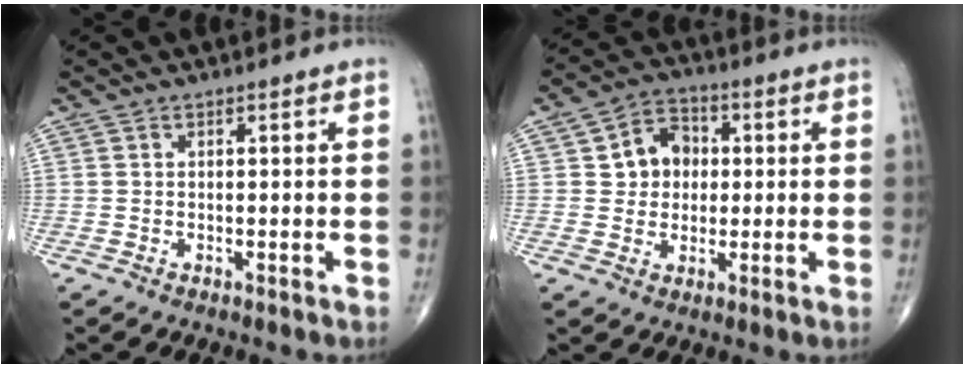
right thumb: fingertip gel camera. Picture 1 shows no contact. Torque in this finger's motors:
{"motor_torque": [-0.62, 0.70, 0.02, -0.03, 0.04]}